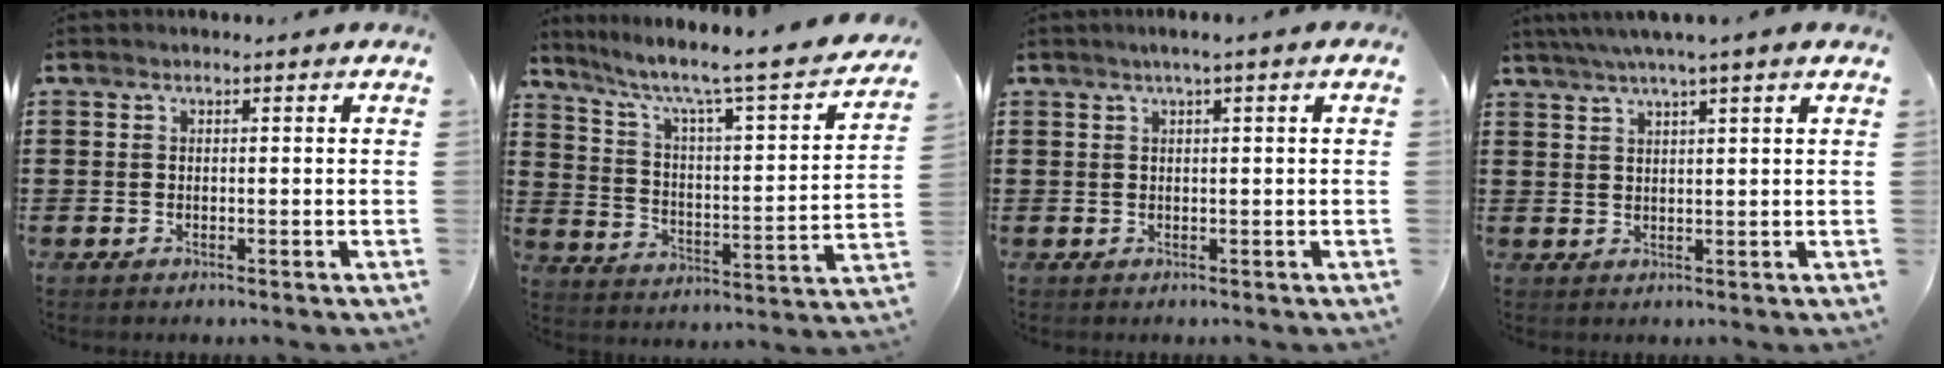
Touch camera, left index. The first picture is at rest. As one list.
[{"total": 5.6, "force": [4.2, 0.3, 3.7], "torque": [-0.094, -0.042, 0.058]}, {"total": 1.4, "force": [0.4, 0.0, 1.3], "torque": [-0.025, -0.002, 0.008]}, {"total": 3.3, "force": [2.5, -0.4, 2.1], "torque": [-0.046, 0.001, 0.044]}]